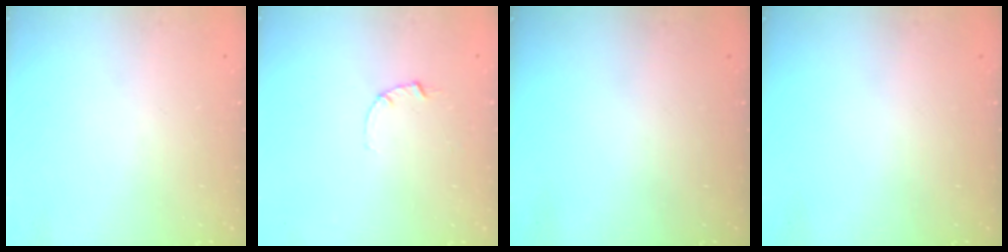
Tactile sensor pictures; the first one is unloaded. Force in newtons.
{"total": 2.5, "press": 2.5, "slide": 0.3}
{"total": 0.0}
{"total": 0.0}